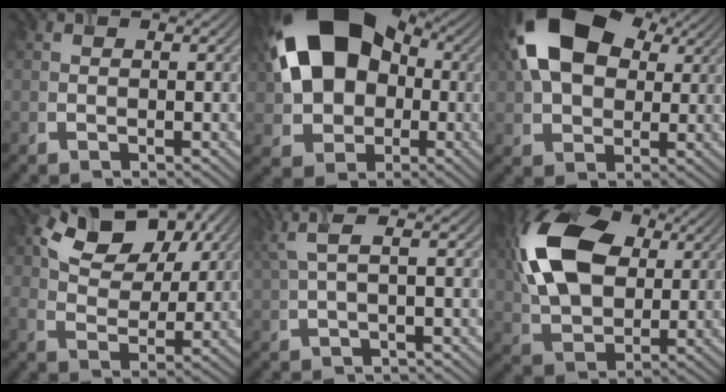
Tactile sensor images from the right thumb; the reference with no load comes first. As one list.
[{"total": 16.7, "force": [2.0, 12.3, 11.1], "torque": [-0.210, 0.007, 0.029]}, {"total": 15.9, "force": [4.5, 10.5, 11.0], "torque": [-0.225, 0.024, 0.075]}, {"total": 9.5, "force": [4.4, 5.9, 6.0], "torque": [-0.120, 0.001, 0.078]}, {"total": 5.0, "force": [2.3, 1.1, 4.3], "torque": [-0.083, 0.023, 0.045]}, {"total": 15.2, "force": [3.6, 10.0, 10.8], "torque": [-0.251, 0.024, 0.062]}]